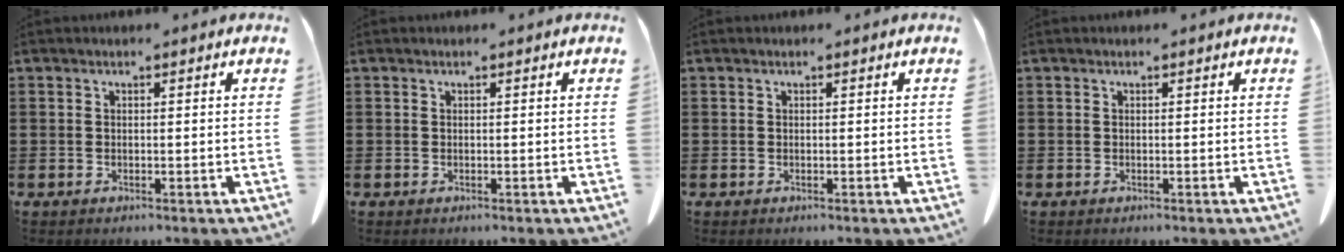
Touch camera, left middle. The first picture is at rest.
{"total": 0.0}
{"total": 0.0}
{"total": 0.0}